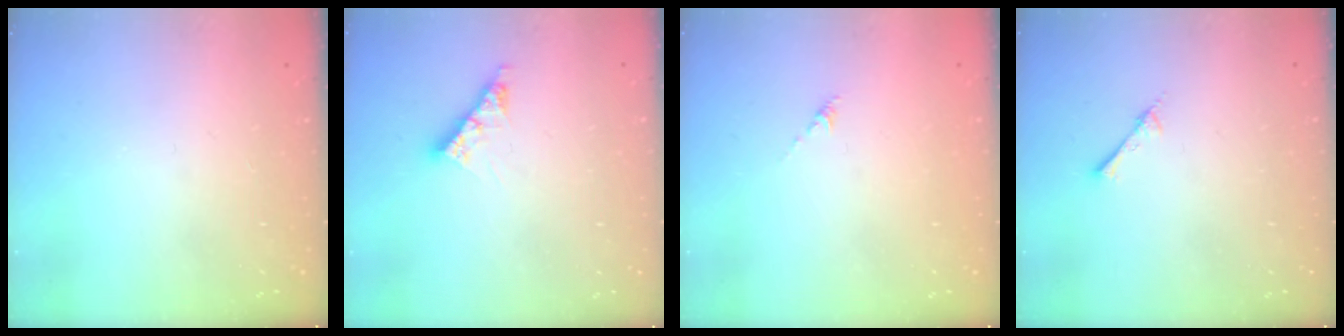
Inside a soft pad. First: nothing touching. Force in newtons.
{"total": 5.9, "press": 5.9, "slide": 0.4}
{"total": 0.0}
{"total": 2.8, "press": 2.8, "slide": 0.3}